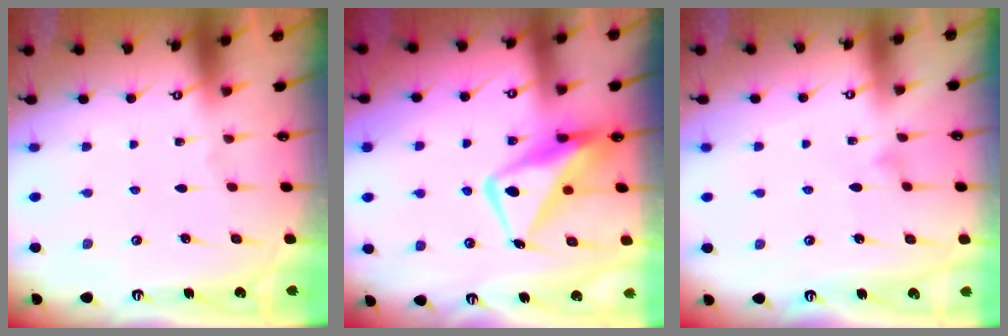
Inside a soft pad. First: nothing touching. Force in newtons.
{"total": 13.0, "press": 12.9, "slide": 1.7}
{"total": 5.0, "press": 5.0, "slide": 0.3}